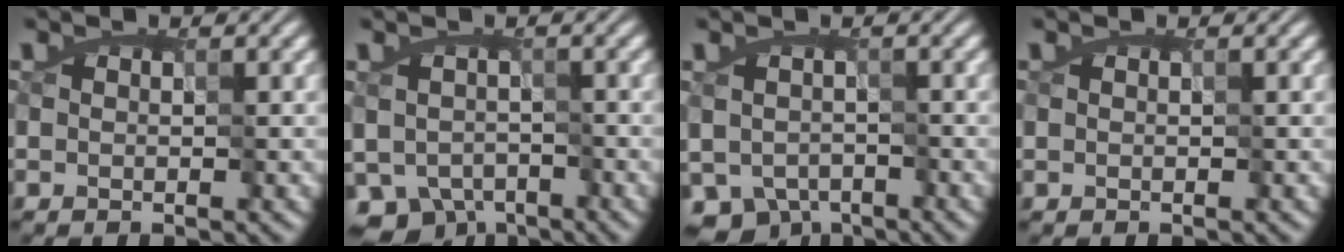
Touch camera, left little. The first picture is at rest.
{"total": 5.0, "force": [-2.9, 3.6, 1.8], "torque": [-0.011, -0.017, -0.040]}
{"total": 4.5, "force": [-2.4, 3.4, 1.7], "torque": [-0.011, -0.015, -0.027]}
{"total": 0.0}